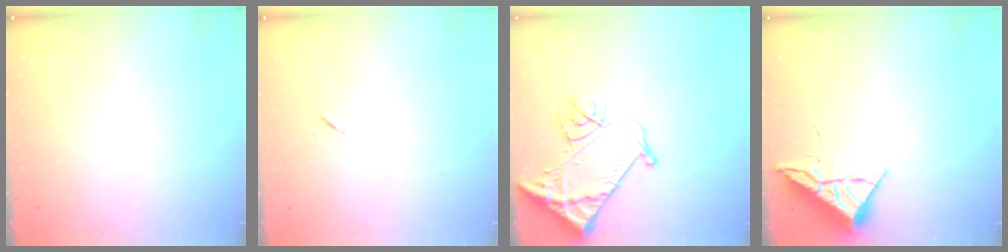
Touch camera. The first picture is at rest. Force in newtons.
{"total": 5.8, "press": 5.4, "slide": 2.1}
{"total": 13.7, "press": 13.6, "slide": 1.6}
{"total": 6.6, "press": 6.6, "slide": 0.3}